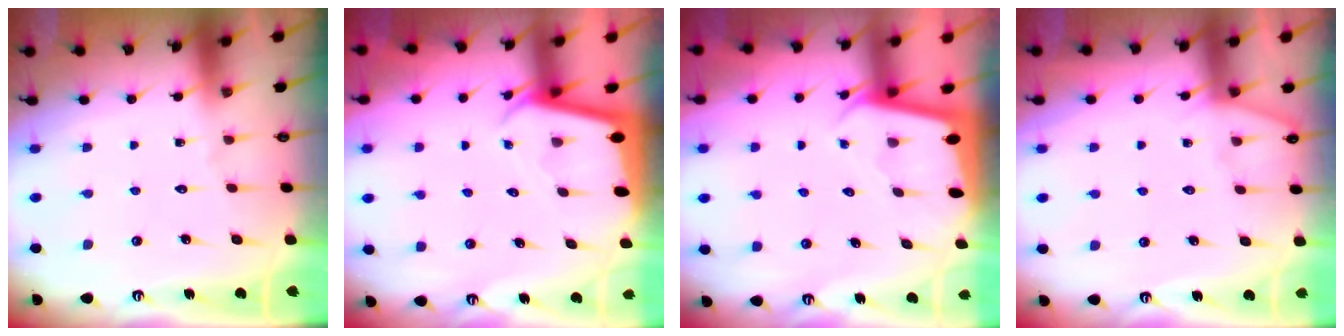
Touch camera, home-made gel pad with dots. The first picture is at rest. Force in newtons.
{"total": 2.0, "press": 2.0, "slide": 0.1}
{"total": 1.8, "press": 1.8, "slide": 0.1}
{"total": 4.0, "press": 3.9, "slide": 0.5}